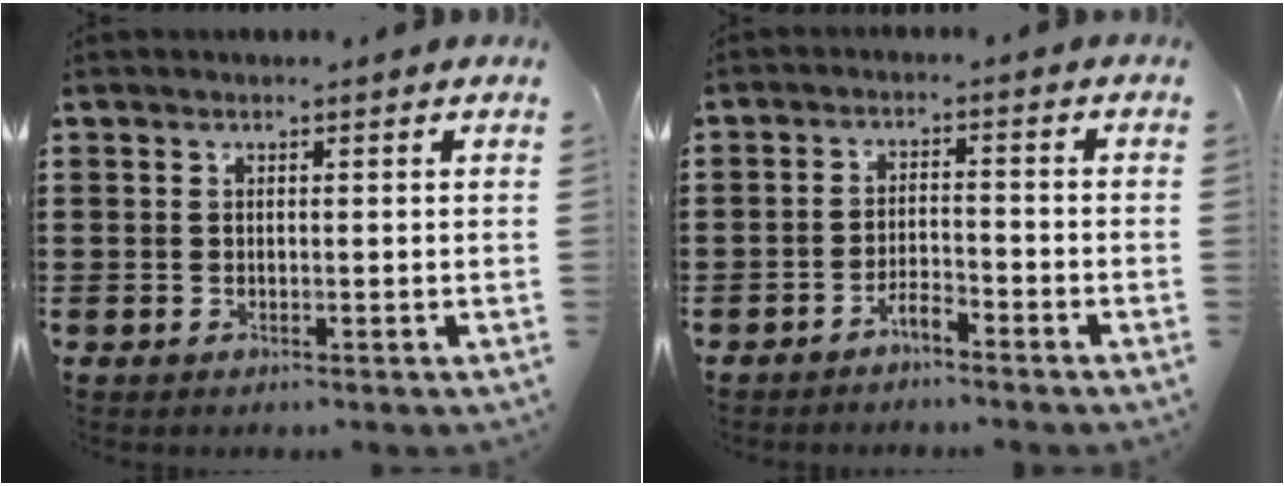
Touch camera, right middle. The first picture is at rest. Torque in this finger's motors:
{"motor_torque": [2.13, 0.00, -0.07, -0.06]}